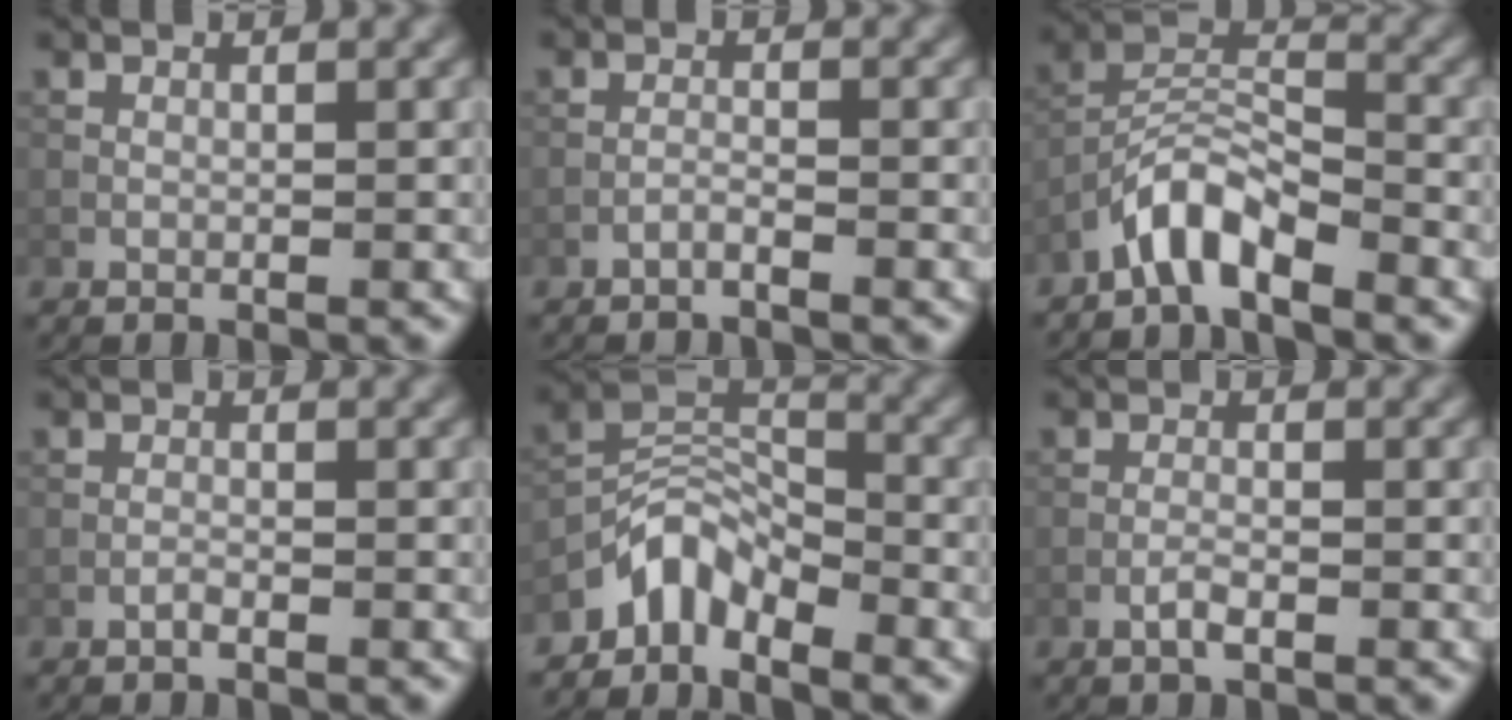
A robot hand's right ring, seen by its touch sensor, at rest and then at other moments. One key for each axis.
{"total": 0.8, "fx": -0.8, "fy": 0.0, "fz": 0.3, "tx": -0.005, "ty": 0.004, "tz": -0.018}
{"total": 4.6, "fx": -3.6, "fy": 1.4, "fz": 2.5, "tx": -0.044, "ty": 0.013, "tz": -0.076}
{"total": 0.6, "fx": -0.5, "fy": 0.1, "fz": 0.3, "tx": -0.005, "ty": 0.003, "tz": -0.011}
{"total": 4.1, "fx": -3.4, "fy": 1.9, "fz": 1.3, "tx": -0.016, "ty": 0.008, "tz": -0.077}
{"total": 1.2, "fx": -0.8, "fy": 0.3, "fz": 0.9, "tx": -0.018, "ty": 0.003, "tz": -0.017}